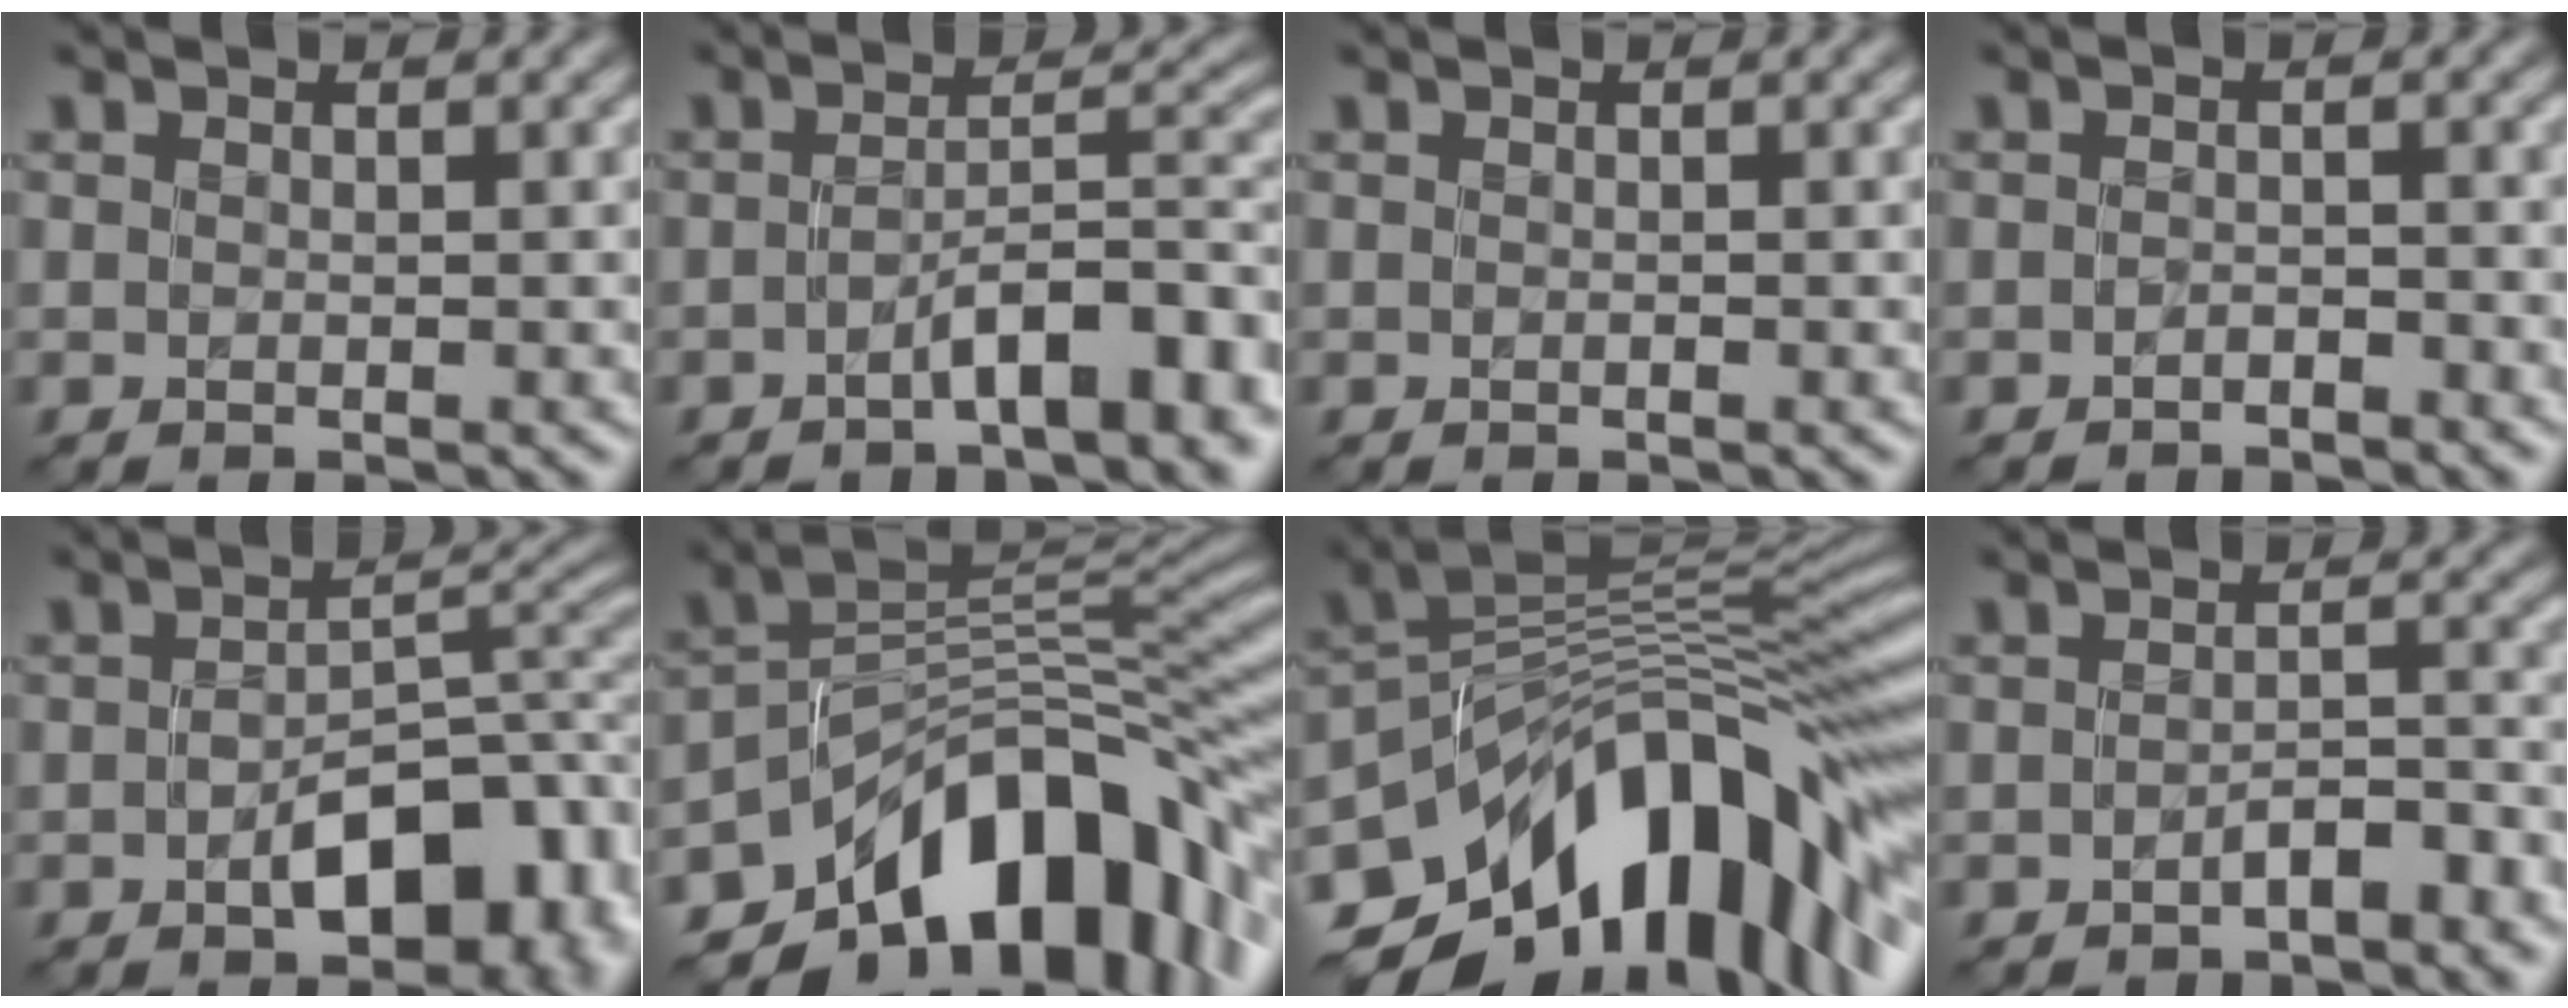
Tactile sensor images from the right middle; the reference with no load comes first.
{"total": 6.2, "force": [-2.8, 1.9, 5.2], "torque": [-0.077, 0.015, -0.045]}
{"total": 0.0}
{"total": 0.9, "force": [-0.8, 0.2, 0.3], "torque": [-0.004, 0.004, -0.015]}
{"total": 8.5, "force": [-2.7, 4.5, 6.7], "torque": [-0.083, 0.007, -0.044]}
{"total": 12.3, "force": [-6.5, 6.3, 8.4], "torque": [-0.110, 0.013, -0.119]}
{"total": 14.3, "force": [-6.2, 7.3, 10.6], "torque": [-0.161, 0.017, -0.109]}
{"total": 2.6, "force": [-1.5, 0.9, 1.9], "torque": [-0.032, 0.011, -0.026]}